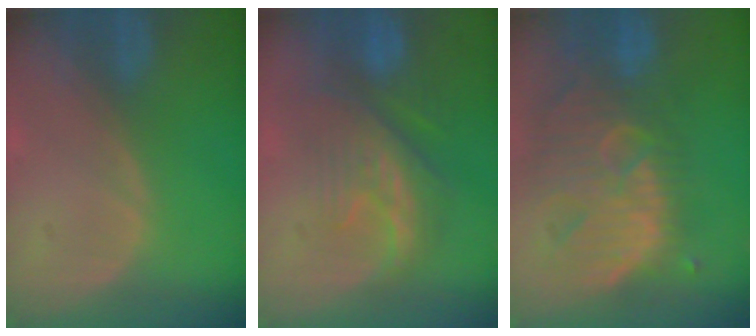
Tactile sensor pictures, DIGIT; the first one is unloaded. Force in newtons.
{"total": 8.9, "press": 8.4, "slide": 2.8}
{"total": 13.4, "press": 11.5, "slide": 6.9}